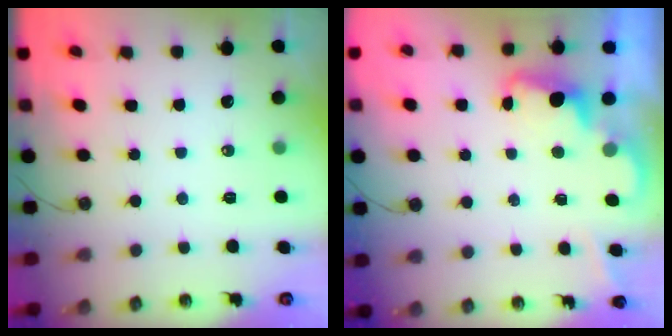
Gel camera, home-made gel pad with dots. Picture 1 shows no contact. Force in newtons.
{"total": 2.3, "press": 2.2, "slide": 0.5}